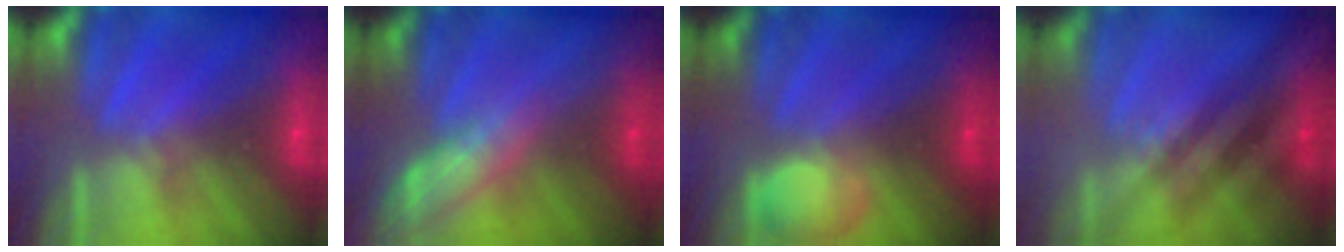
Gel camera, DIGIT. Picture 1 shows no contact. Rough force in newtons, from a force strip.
{"total": 2.6}
{"total": 2.5}
{"total": 2.5}